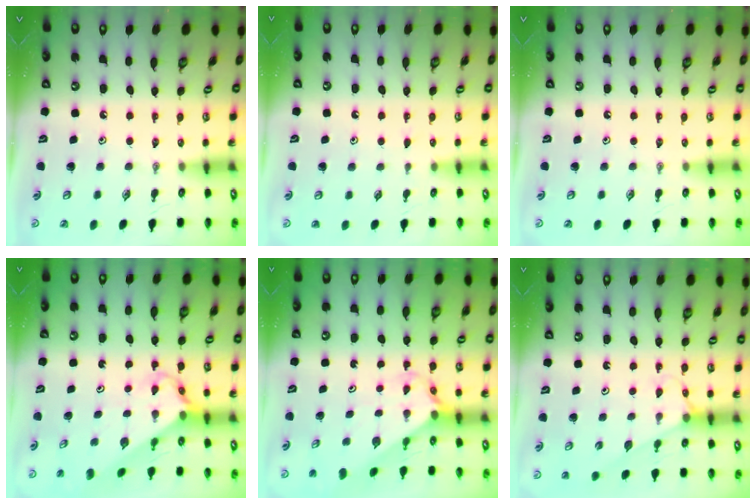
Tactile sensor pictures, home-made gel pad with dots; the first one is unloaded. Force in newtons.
{"total": 1.6, "press": 1.6, "slide": 0.3}
{"total": 0.0}
{"total": 2.9, "press": 2.9, "slide": 0.3}
{"total": 2.3, "press": 2.3, "slide": 0.2}
{"total": 4.7, "press": 4.6, "slide": 0.5}